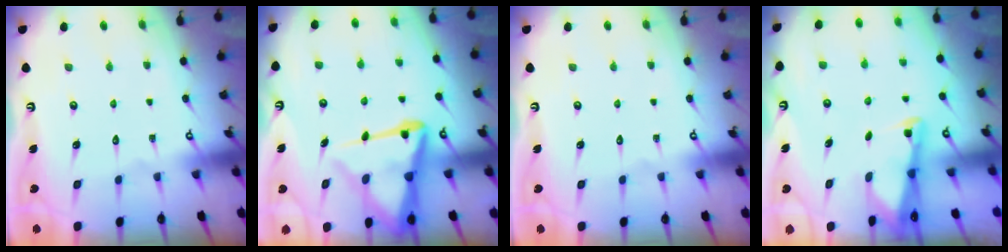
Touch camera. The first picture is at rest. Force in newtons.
{"total": 14.0, "press": 14.0, "slide": 1.4}
{"total": 0.0}
{"total": 2.3, "press": 2.3, "slide": 0.3}